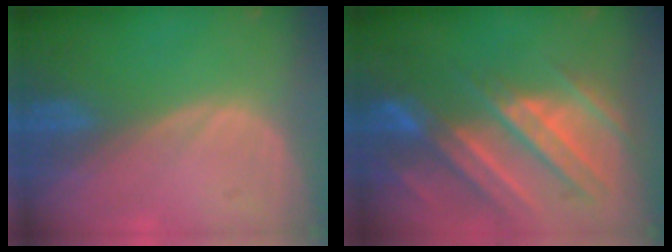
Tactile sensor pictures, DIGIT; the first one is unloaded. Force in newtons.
{"total": 11.1, "press": 9.8, "slide": 5.1}